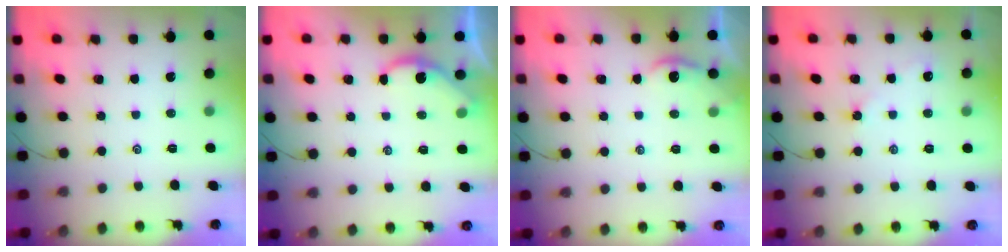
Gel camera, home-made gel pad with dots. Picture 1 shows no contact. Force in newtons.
{"total": 2.4, "press": 2.3, "slide": 0.3}
{"total": 2.0, "press": 2.0, "slide": 0.1}
{"total": 2.3, "press": 2.3, "slide": 0.5}